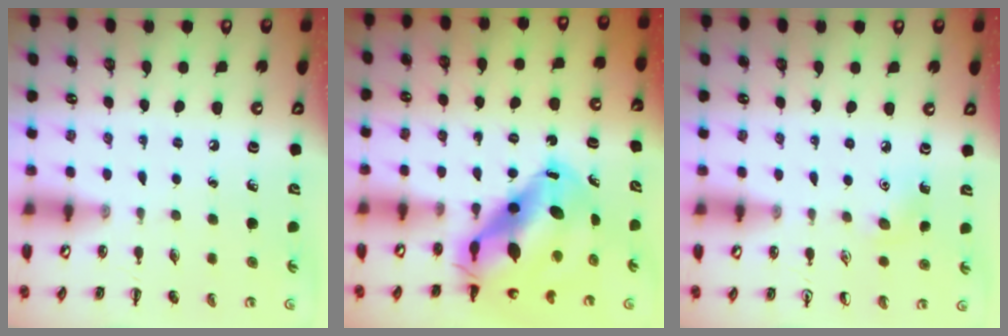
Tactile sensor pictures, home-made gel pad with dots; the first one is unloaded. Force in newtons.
{"total": 14.1, "press": 13.5, "slide": 4.0}
{"total": 6.6, "press": 6.4, "slide": 1.6}